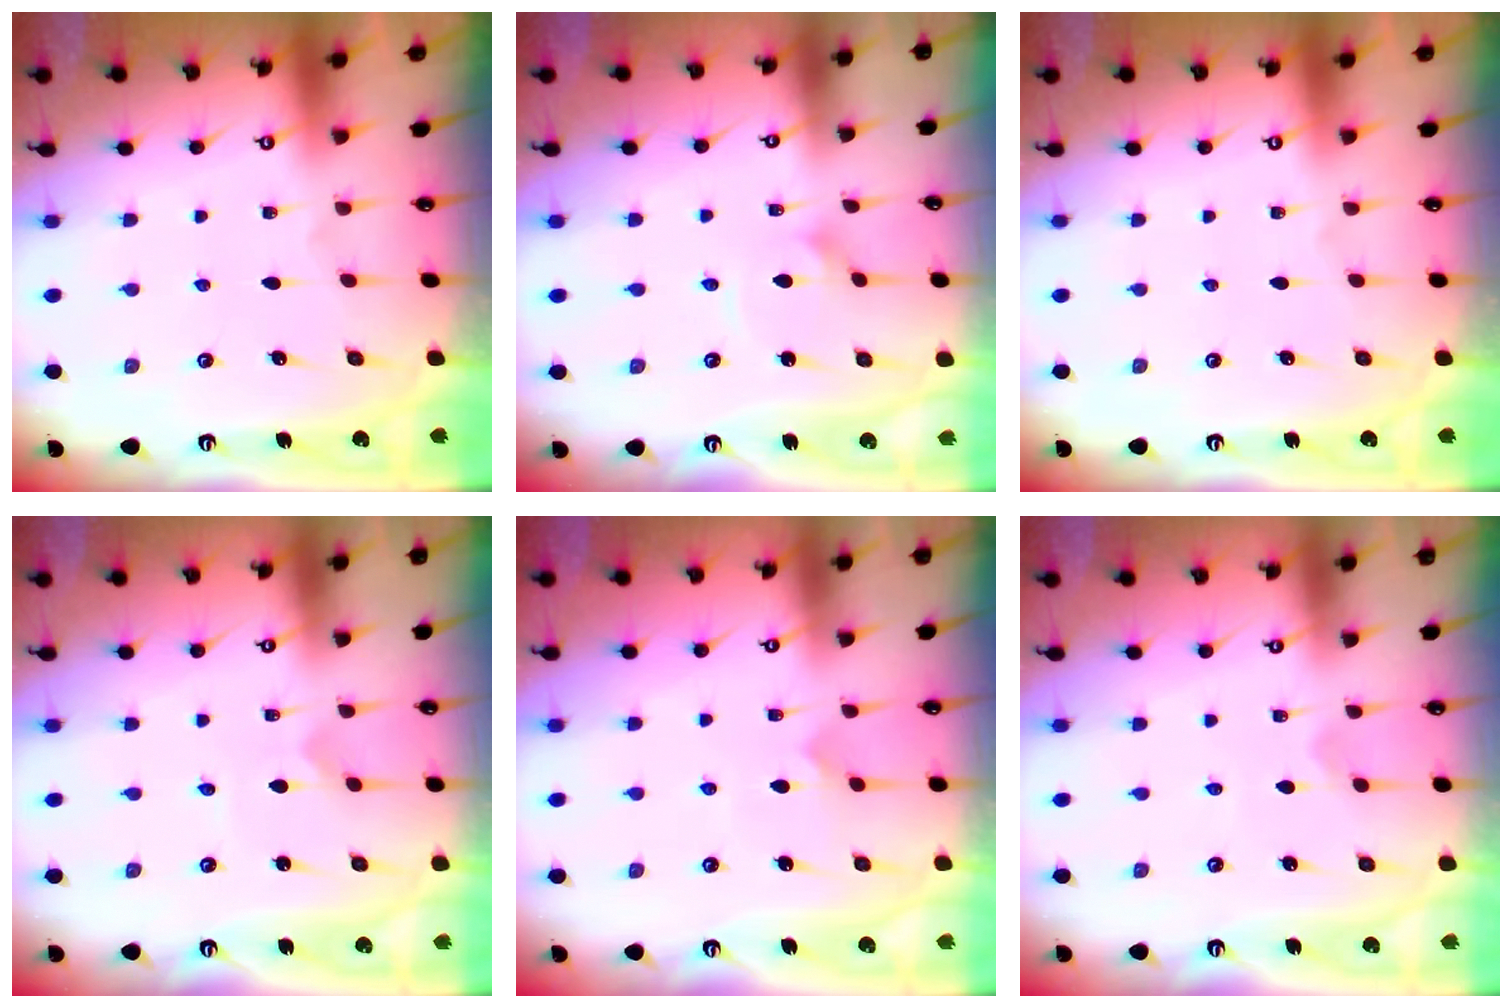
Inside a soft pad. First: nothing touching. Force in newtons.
{"total": 1.6, "press": 1.6, "slide": 0.3}
{"total": 0.0}
{"total": 0.8, "press": 0.8, "slide": 0.1}
{"total": 8.1, "press": 8.1, "slide": 0.6}
{"total": 1.0, "press": 1.0, "slide": 0.3}